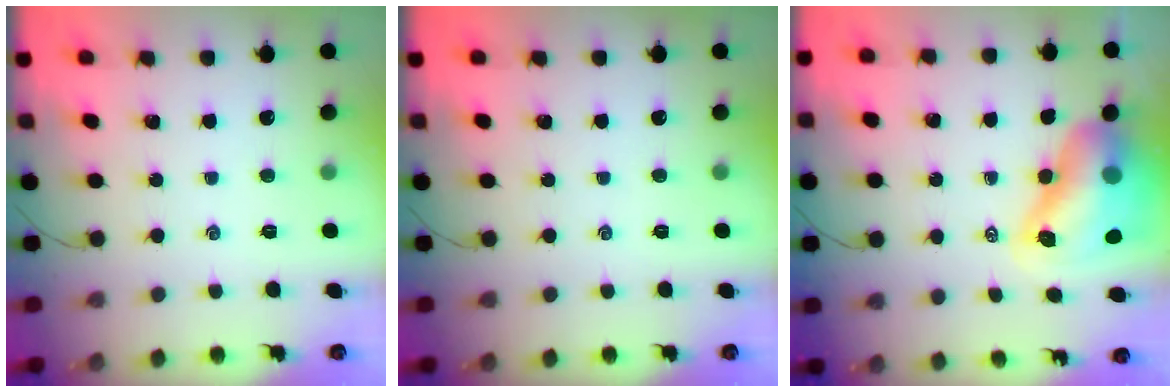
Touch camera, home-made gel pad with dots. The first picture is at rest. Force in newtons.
{"total": 0.0}
{"total": 13.4, "press": 12.8, "slide": 4.0}